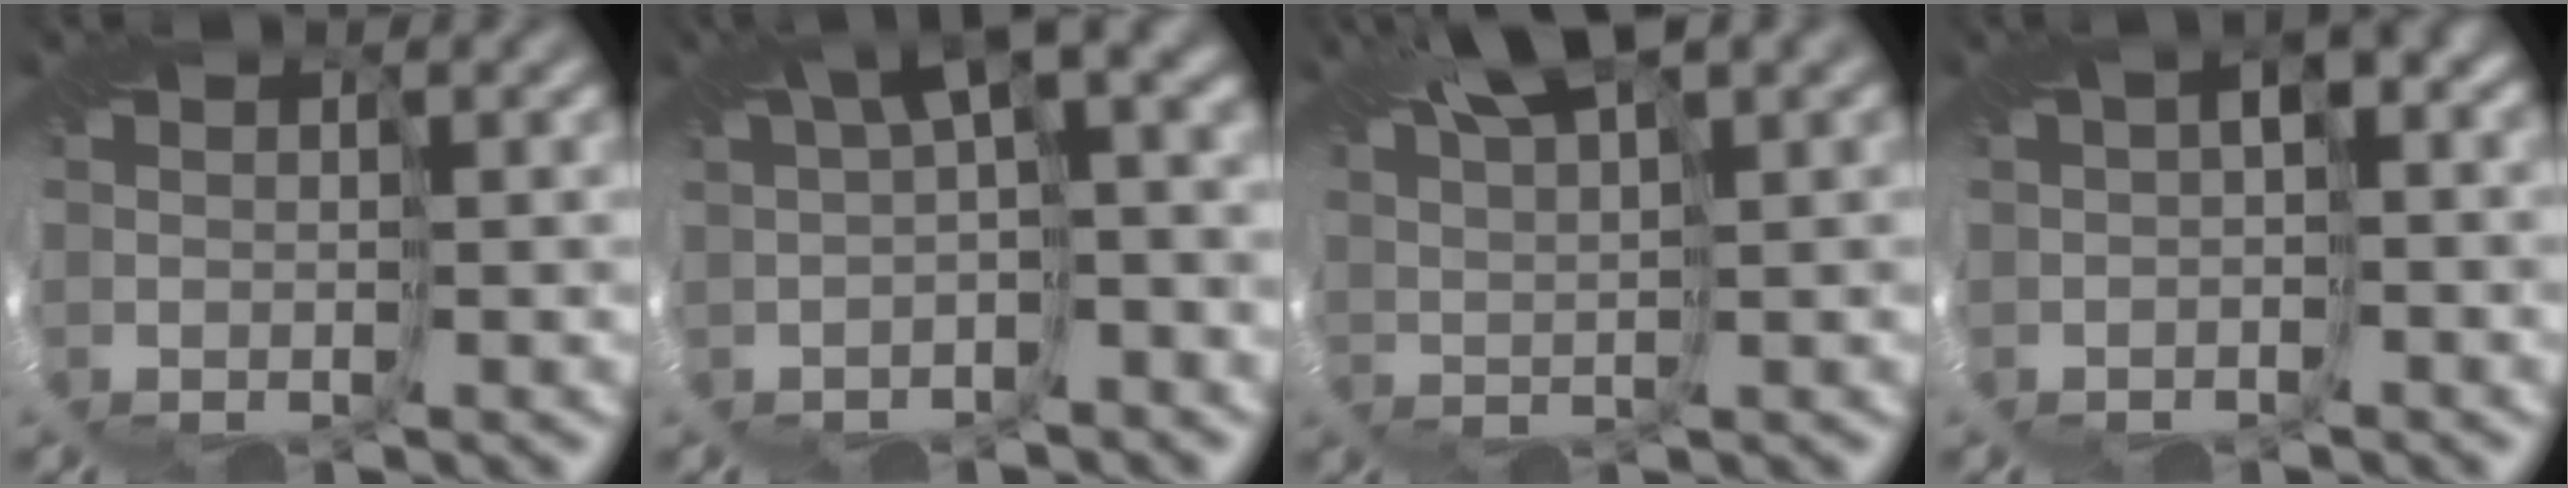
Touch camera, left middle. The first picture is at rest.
{"total": 7.3, "force": [1.4, 2.7, 6.6], "torque": [-0.099, 0.012, 0.018]}
{"total": 6.9, "force": [4.5, 1.3, 5.1], "torque": [-0.094, 0.019, 0.084]}
{"total": 2.7, "force": [0.2, 1.2, 2.5], "torque": [-0.037, 0.015, -0.003]}